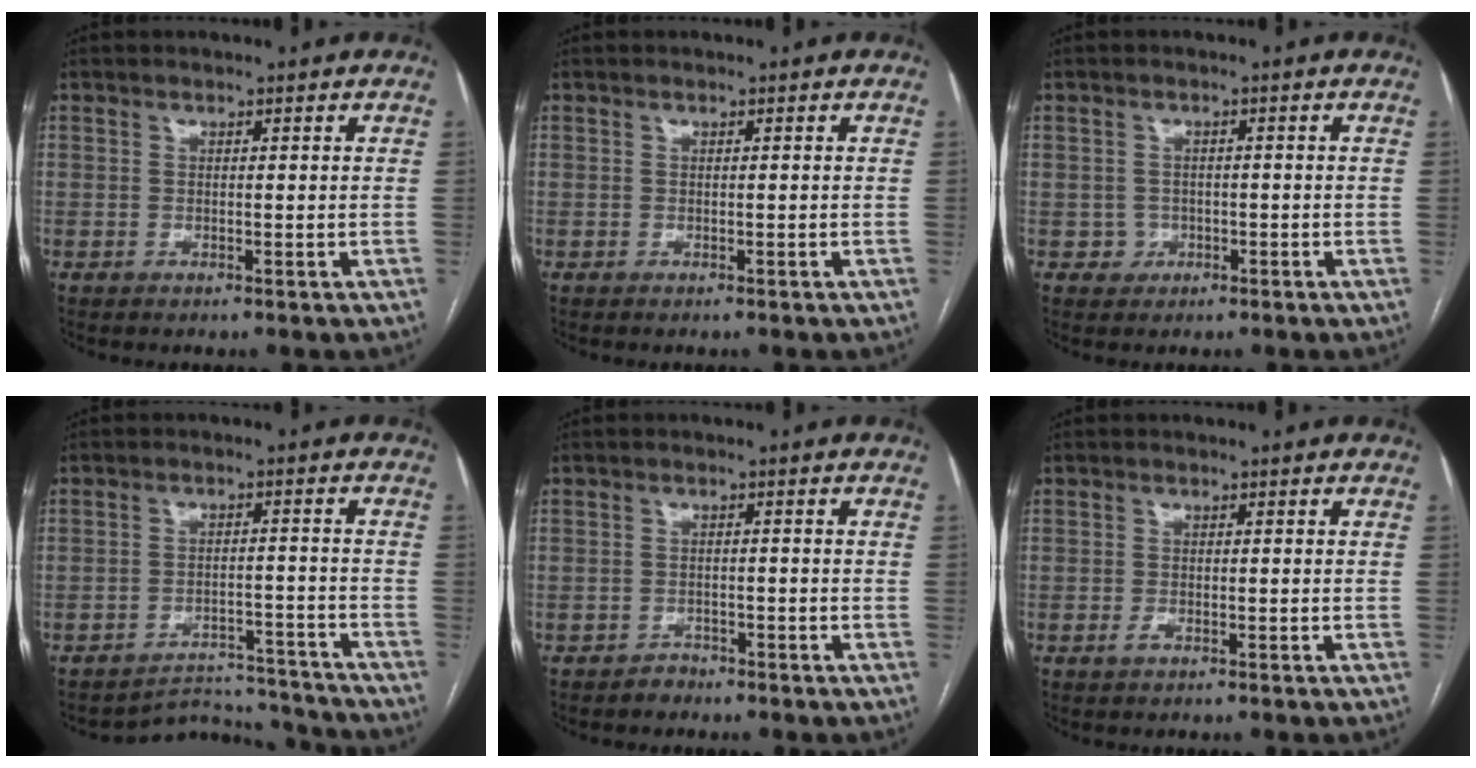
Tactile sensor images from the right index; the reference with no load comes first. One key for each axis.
{"total": 0.0}
{"total": 2.3, "fx": -0.6, "fy": 2.2, "fz": -0.1, "tx": 0.016, "ty": 0.012, "tz": -0.009}
{"total": 8.5, "fx": -8.3, "fy": 1.4, "fz": -1.6, "tx": 0.031, "ty": 0.035, "tz": -0.114}
{"total": 1.7, "fx": -1.4, "fy": 0.9, "fz": -0.1, "tx": 0.002, "ty": 0.004, "tz": -0.025}
{"total": 1.0, "fx": -0.5, "fy": 0.5, "fz": 0.7, "tx": -0.009, "ty": 0.002, "tz": -0.006}